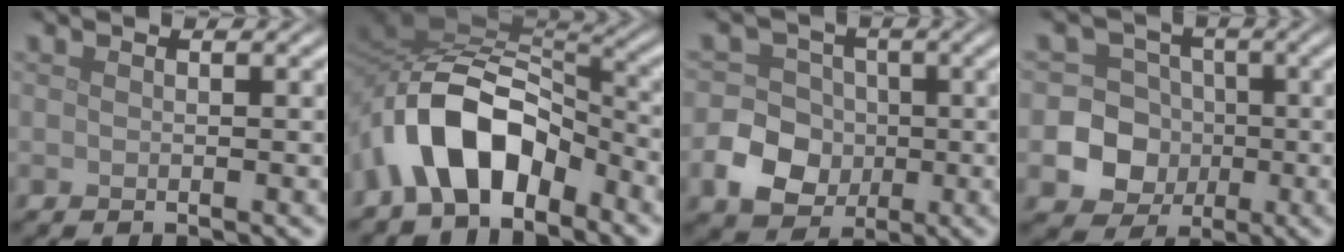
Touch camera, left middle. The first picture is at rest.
{"total": 9.6, "force": [-4.6, 5.3, 6.5], "torque": [-0.118, 0.017, -0.093]}
{"total": 6.9, "force": [-1.7, 6.2, 2.6], "torque": [-0.037, 0.007, -0.058]}
{"total": 10.0, "force": [-1.8, 9.5, 2.3], "torque": [-0.059, 0.009, -0.052]}